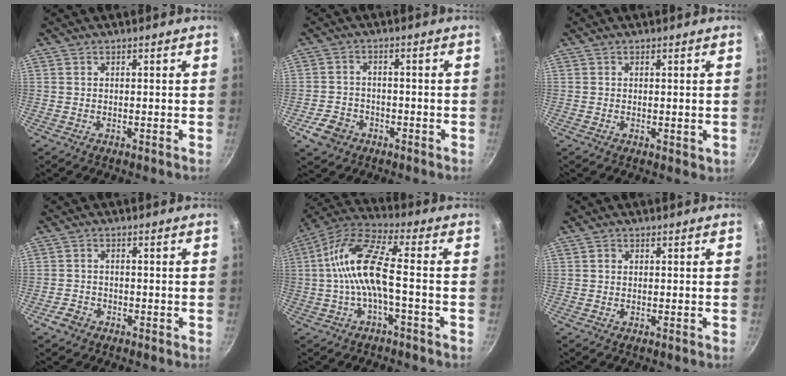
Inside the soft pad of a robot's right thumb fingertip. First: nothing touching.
{"total": 5.6, "force": [-2.9, 4.3, 2.1], "torque": [-0.034, 0.028, -0.048]}
{"total": 1.1, "force": [0.3, 0.7, 0.8], "torque": [-0.008, -0.003, 0.004]}
{"total": 2.8, "force": [-1.9, 2.0, 0.8], "torque": [-0.013, 0.024, -0.032]}
{"total": 12.4, "force": [-1.8, 3.7, 11.7], "torque": [-0.243, 0.040, -0.047]}
{"total": 0.6, "force": [0.0, 0.6, 0.2], "torque": [-0.001, 0.004, -0.001]}